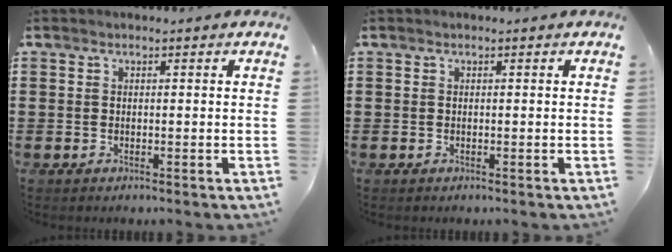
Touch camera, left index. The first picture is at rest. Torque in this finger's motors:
{"motor_torque": [0.01, 0.01, 0.00, 0.00]}